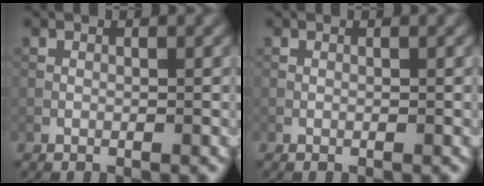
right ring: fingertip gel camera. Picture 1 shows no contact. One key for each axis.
{"total": 0.0}